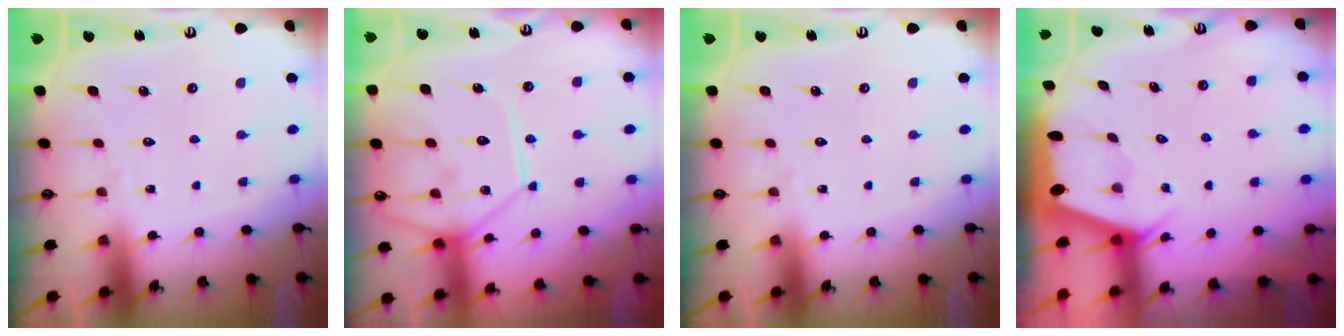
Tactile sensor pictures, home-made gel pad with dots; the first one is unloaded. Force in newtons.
{"total": 13.7, "press": 13.6, "slide": 1.2}
{"total": 0.0}
{"total": 1.9, "press": 1.9, "slide": 0.3}